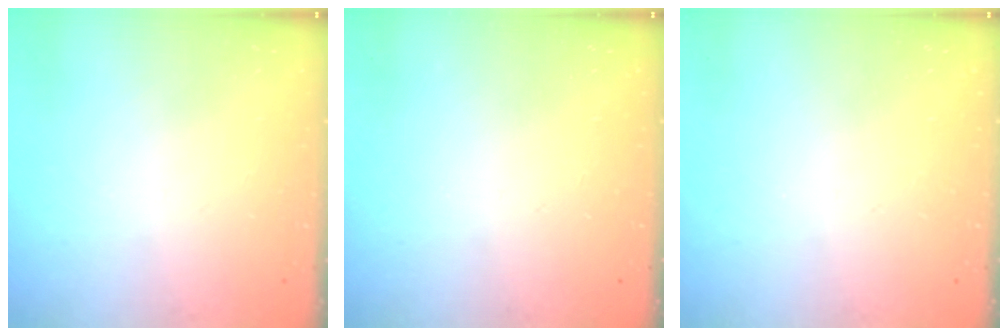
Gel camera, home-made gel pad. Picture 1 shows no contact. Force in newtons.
{"total": 0.0}
{"total": 0.0}